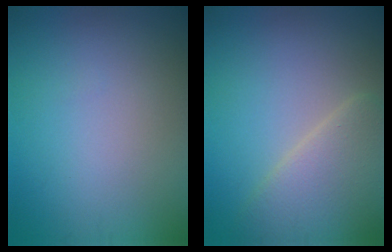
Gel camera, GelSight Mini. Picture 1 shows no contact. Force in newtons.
{"total": 5.1, "press": 5.1, "slide": 0.6}